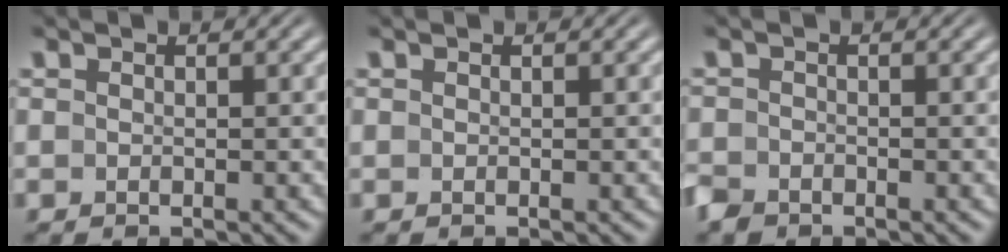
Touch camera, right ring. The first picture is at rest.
{"total": 0.0}
{"total": 1.9, "force": [-1.6, 1.0, 0.1], "torque": [-0.005, -0.015, -0.024]}